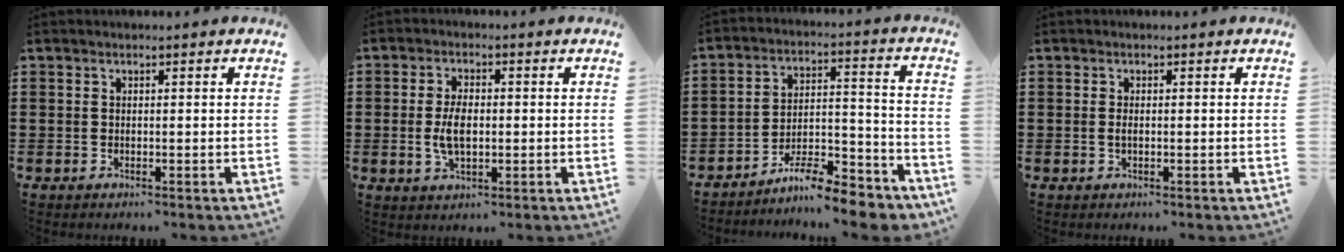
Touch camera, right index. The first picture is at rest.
{"total": 5.0, "force": [-0.4, 2.5, 4.3], "torque": [-0.094, 0.002, -0.010]}
{"total": 9.2, "force": [-8.5, 1.2, 3.4], "torque": [-0.045, 0.025, -0.161]}
{"total": 0.9, "force": [-0.1, 0.3, 0.8], "torque": [-0.017, 0.000, -0.002]}